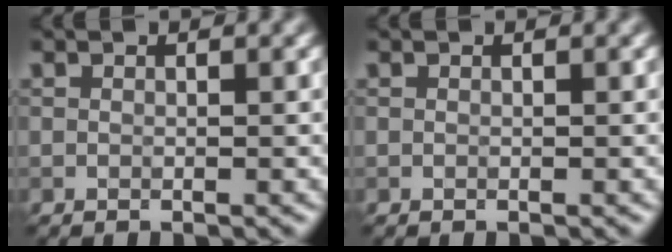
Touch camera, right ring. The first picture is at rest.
{"total": 0.0}